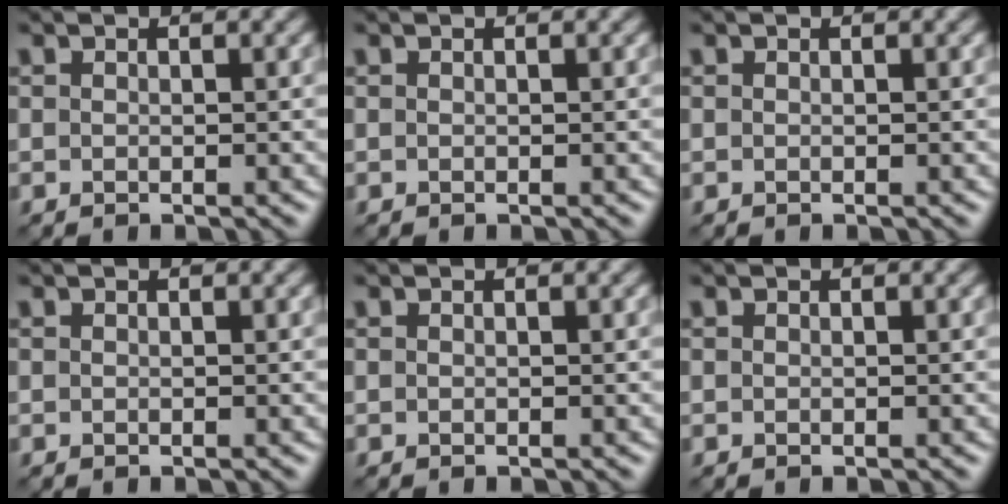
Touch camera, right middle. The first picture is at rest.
{"total": 0.0}
{"total": 0.0}
{"total": 0.0}
{"total": 0.0}
{"total": 0.0}